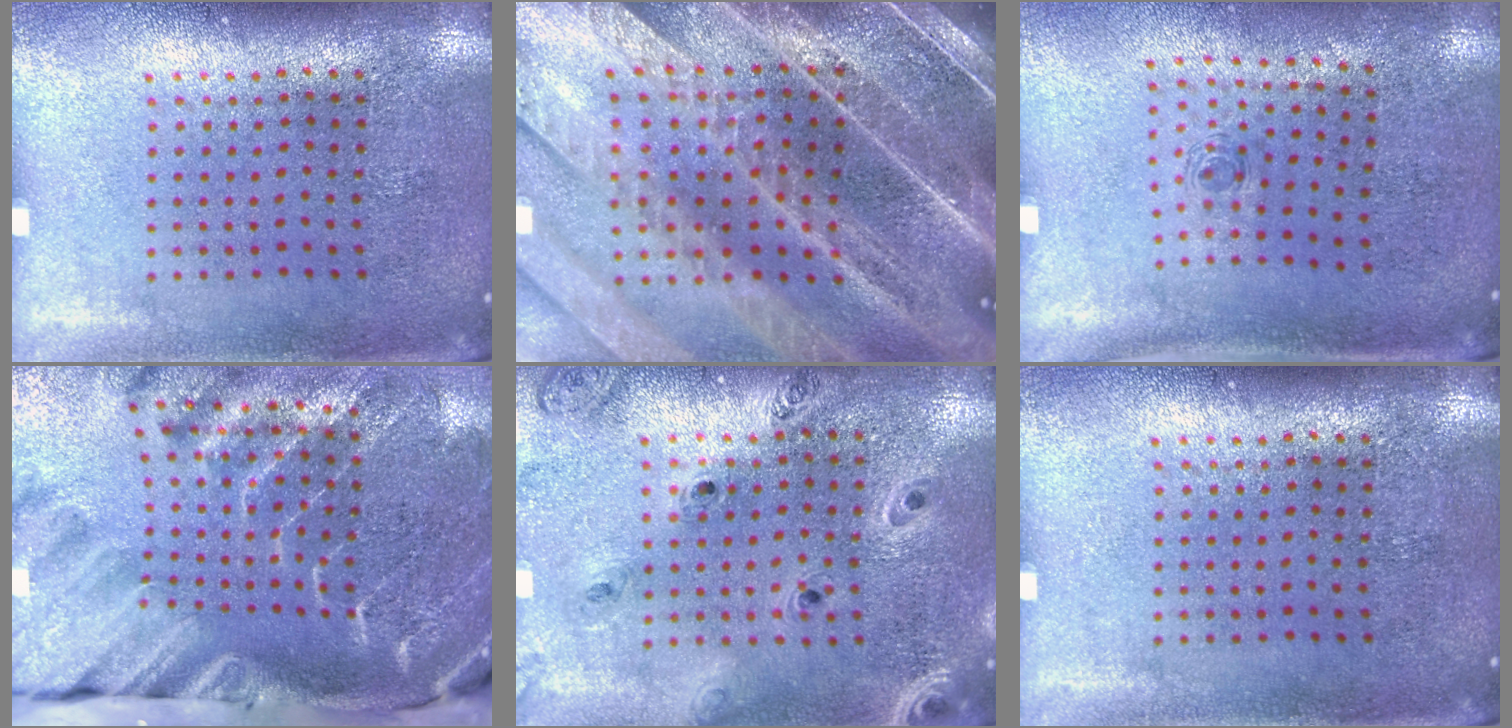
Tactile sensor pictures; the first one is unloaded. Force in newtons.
{"total": 5.6, "press": 4.8, "slide": 3.0}
{"total": 0.7, "press": 0.3, "slide": 0.6}
{"total": 4.5, "press": 3.2, "slide": 3.2}
{"total": 1.3, "press": 1.3, "slide": 0.2}
{"total": 0.0}